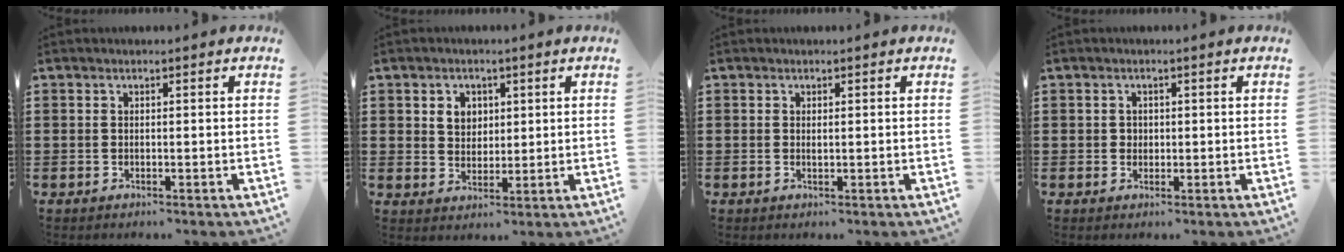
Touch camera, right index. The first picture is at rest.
{"total": 3.4, "force": [1.3, 2.8, 1.4], "torque": [-0.039, 0.011, 0.022]}
{"total": 0.5, "force": [0.1, 0.0, 0.5], "torque": [-0.011, -0.003, 0.002]}
{"total": 1.2, "force": [0.2, 1.1, 0.3], "torque": [-0.009, 0.005, 0.003]}